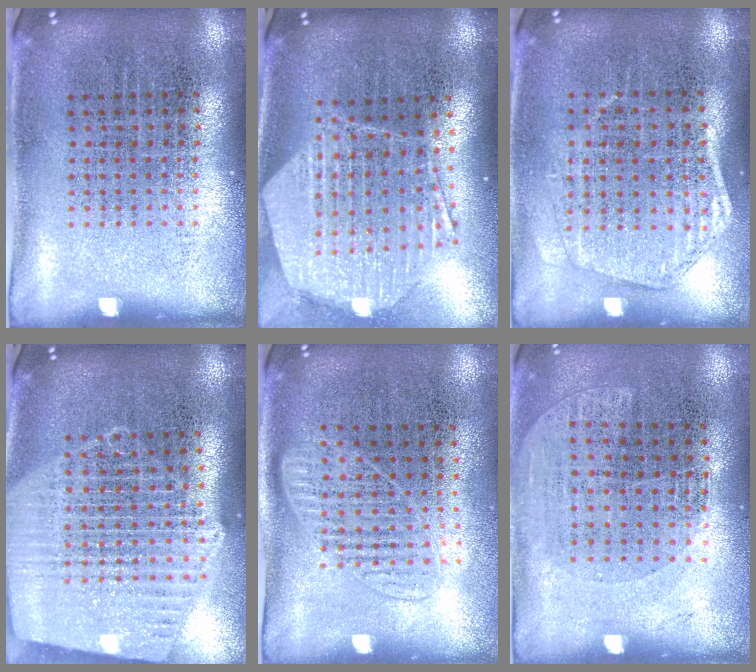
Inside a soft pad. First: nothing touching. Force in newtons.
{"total": 2.3, "press": 1.9, "slide": 1.3}
{"total": 1.5, "press": 1.4, "slide": 0.5}
{"total": 2.2, "press": 2.0, "slide": 1.0}
{"total": 1.2, "press": 1.0, "slide": 0.6}
{"total": 1.2, "press": 1.0, "slide": 0.7}